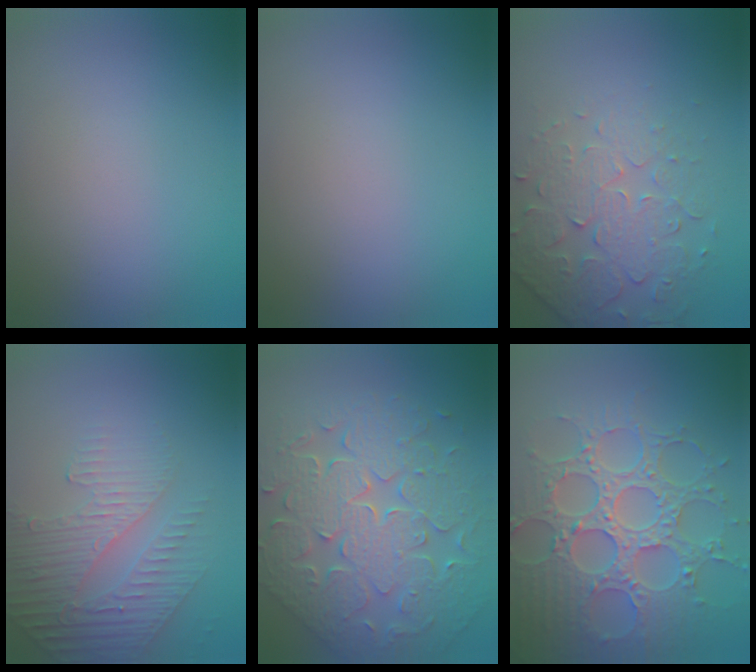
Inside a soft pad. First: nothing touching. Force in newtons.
{"total": 0.0}
{"total": 4.8, "press": 3.7, "slide": 3.0}
{"total": 4.8, "press": 3.1, "slide": 3.7}
{"total": 9.0, "press": 6.7, "slide": 6.0}
{"total": 8.1, "press": 6.3, "slide": 5.0}